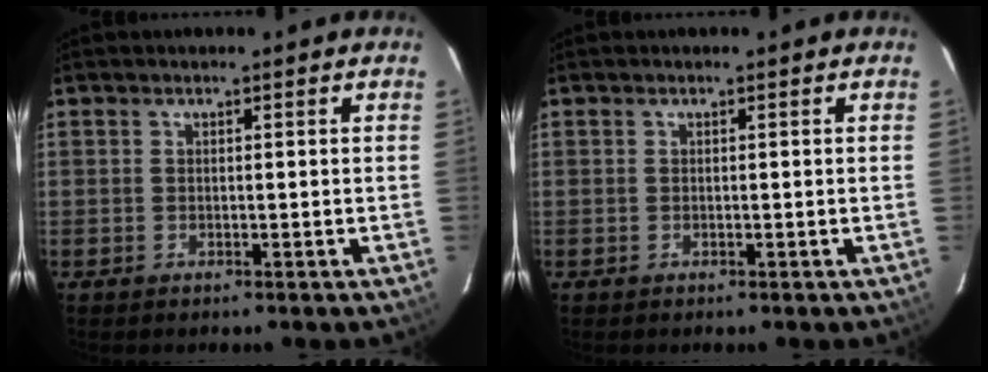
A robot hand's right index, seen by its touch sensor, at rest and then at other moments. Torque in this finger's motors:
{"motor_torque": [0.00, 0.00, 0.00, 0.00]}